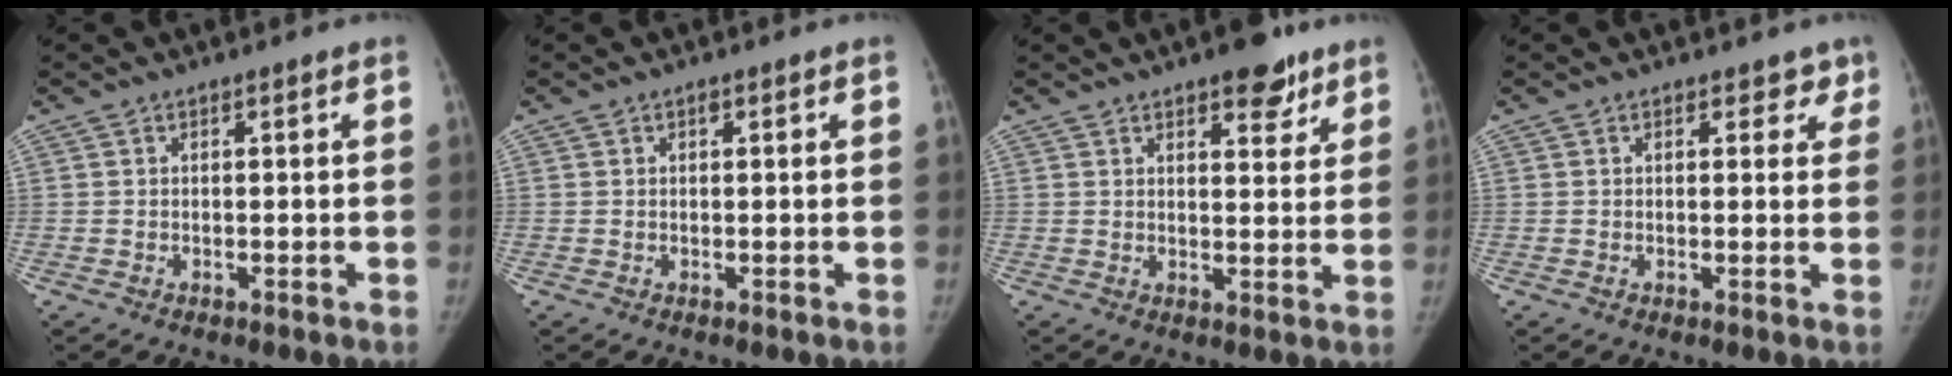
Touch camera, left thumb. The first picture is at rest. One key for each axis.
{"total": 0.5, "fx": 0.2, "fy": 0.3, "fz": 0.4, "tx": 0.000, "ty": 0.001, "tz": 0.001}
{"total": 7.4, "fx": 4.8, "fy": 3.2, "fz": 4.7, "tx": -0.032, "ty": -0.022, "tz": 0.062}
{"total": 2.7, "fx": 1.9, "fy": 1.8, "fz": 0.8, "tx": 0.028, "ty": -0.006, "tz": 0.016}